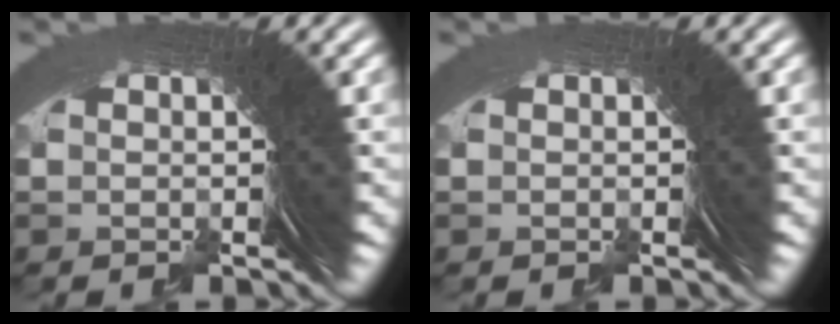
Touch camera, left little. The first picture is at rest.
{"total": 0.0}